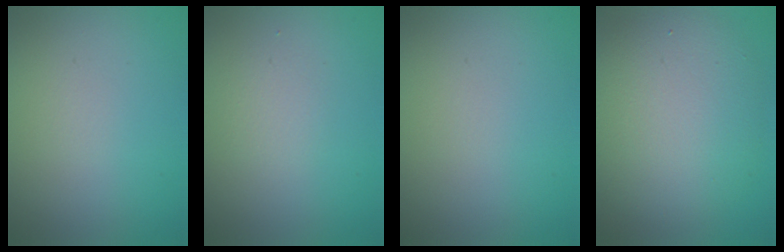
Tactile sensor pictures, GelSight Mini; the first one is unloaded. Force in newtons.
{"total": 1.3, "press": 1.2, "slide": 0.1}
{"total": 0.0}
{"total": 7.8, "press": 7.8, "slide": 0.5}